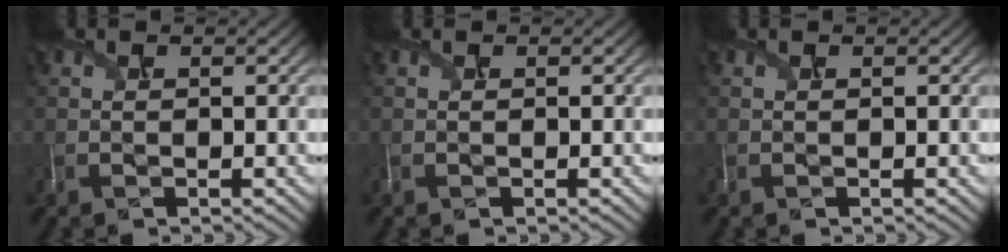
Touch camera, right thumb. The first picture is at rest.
{"total": 0.0}
{"total": 0.0}